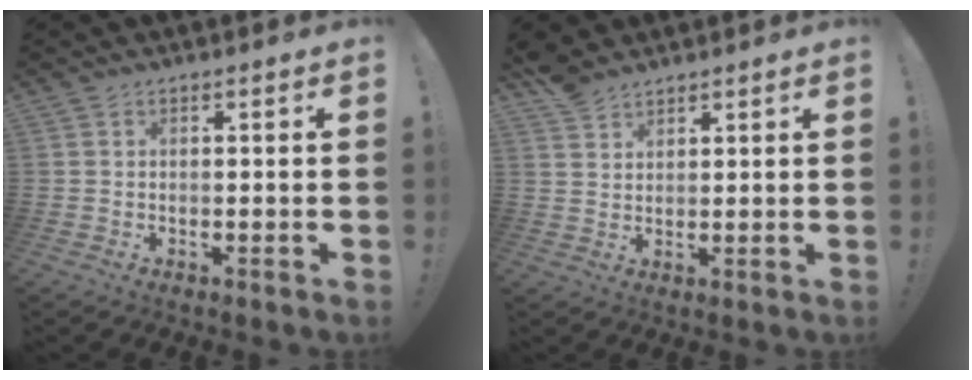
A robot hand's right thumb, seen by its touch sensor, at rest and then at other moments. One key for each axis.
{"total": 5.0, "fx": 4.2, "fy": 2.3, "fz": 1.5, "tx": -0.022, "ty": -0.023, "tz": 0.082}